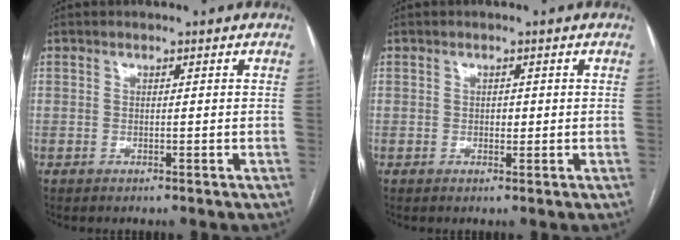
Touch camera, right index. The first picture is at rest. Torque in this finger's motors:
{"motor_torque": [0.14, -0.01, 0.10, 0.02]}